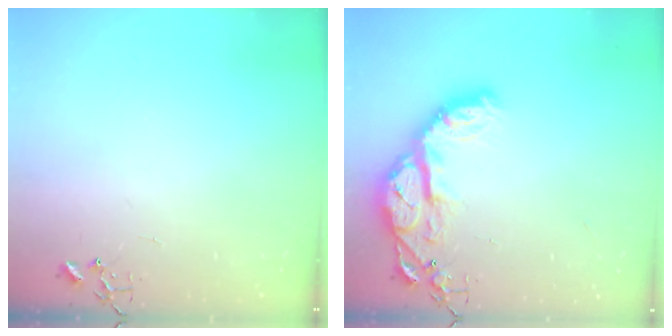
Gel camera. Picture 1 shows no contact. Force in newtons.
{"total": 14.9, "press": 14.8, "slide": 1.5}